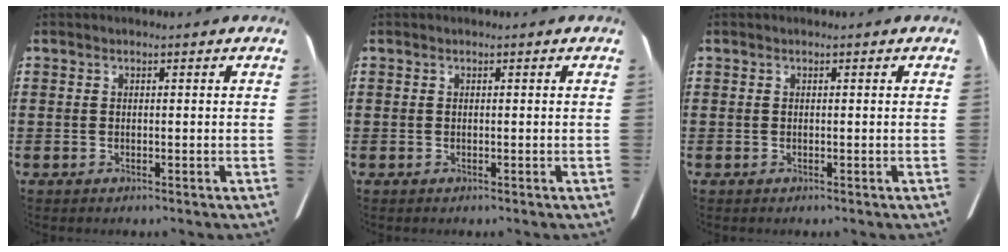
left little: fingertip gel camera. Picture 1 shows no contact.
{"total": 0.0}
{"total": 0.0}